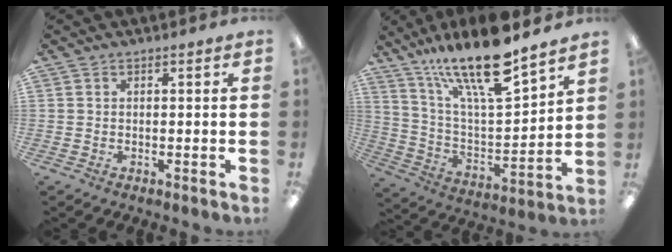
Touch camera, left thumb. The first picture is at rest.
{"total": 20.0, "force": [15.4, 4.7, 11.8], "torque": [-0.214, -0.101, 0.261]}